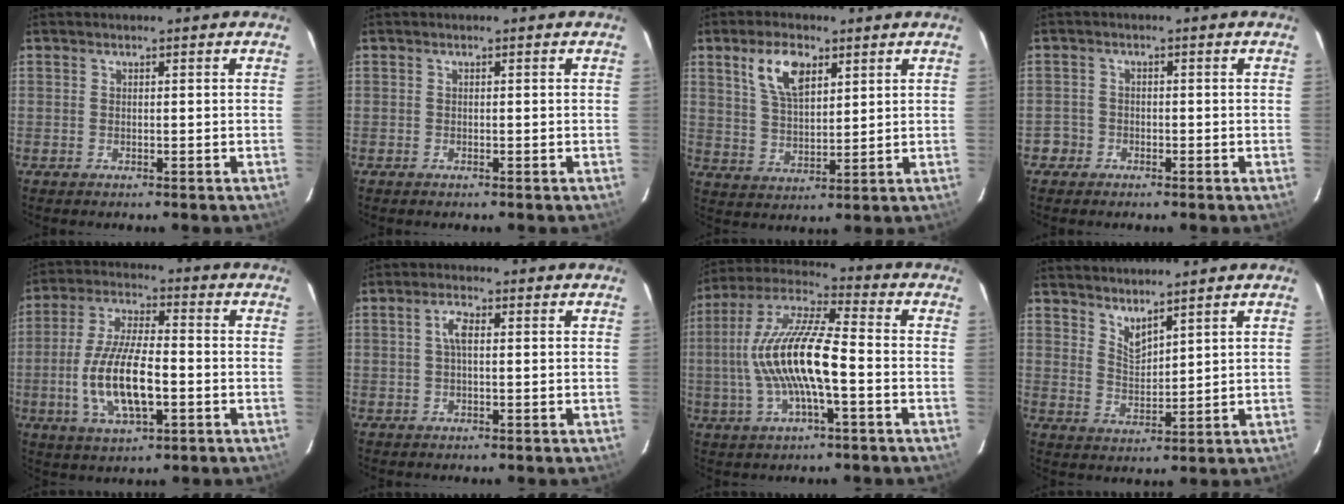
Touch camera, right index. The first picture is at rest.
{"total": 0.0}
{"total": 8.6, "force": [4.5, 4.1, 6.1], "torque": [-0.117, 0.013, 0.089]}
{"total": 2.5, "force": [-1.4, 2.0, -0.1], "torque": [0.000, 0.014, -0.026]}
{"total": 13.9, "force": [-3.3, 4.8, 12.7], "torque": [-0.261, -0.006, -0.058]}
{"total": 2.8, "force": [0.4, 1.0, 2.6], "torque": [-0.054, 0.009, 0.007]}
{"total": 15.7, "force": [-2.5, 3.4, 15.1], "torque": [-0.297, 0.005, -0.049]}
{"total": 4.3, "force": [3.8, 1.0, 1.9], "torque": [-0.031, -0.008, 0.070]}